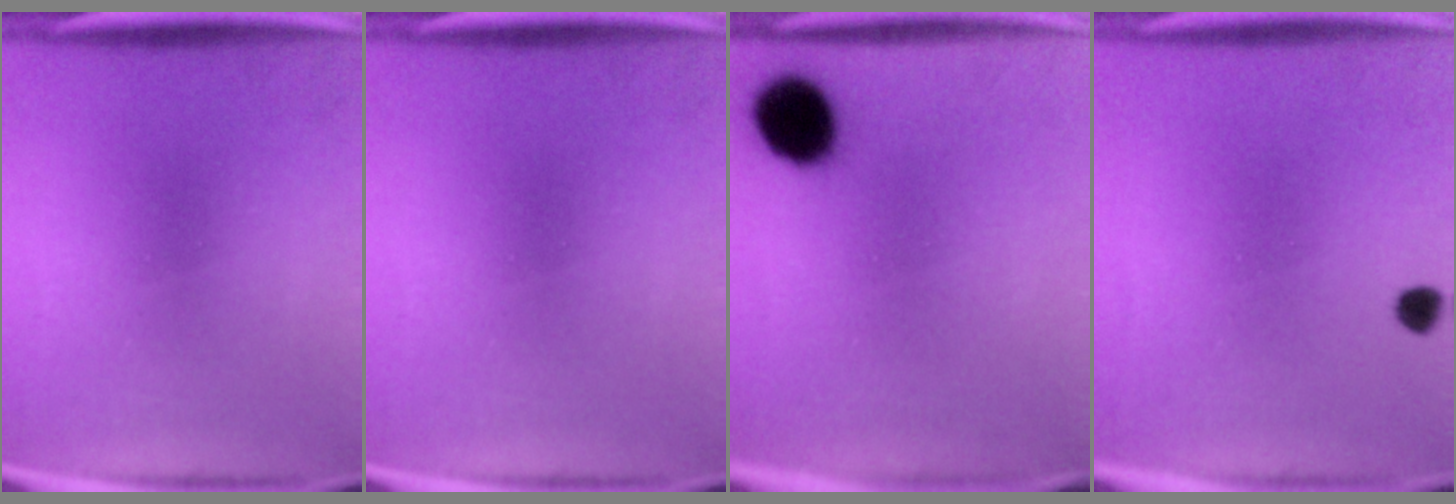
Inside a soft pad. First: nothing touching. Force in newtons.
{"total": 0.0}
{"total": 10.3}
{"total": 1.7}